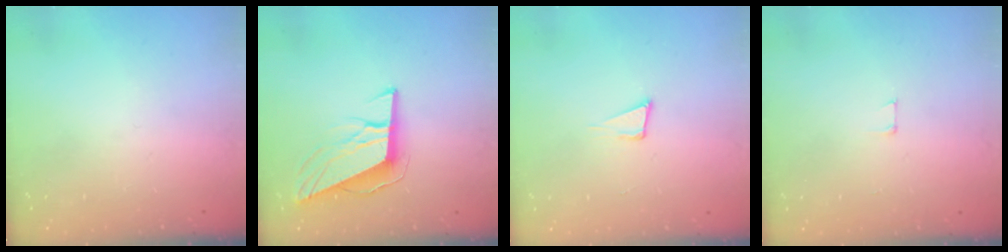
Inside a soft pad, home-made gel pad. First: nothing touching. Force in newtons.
{"total": 10.7, "press": 10.2, "slide": 3.3}
{"total": 5.1, "press": 3.8, "slide": 3.3}
{"total": 2.9, "press": 2.9, "slide": 0.2}